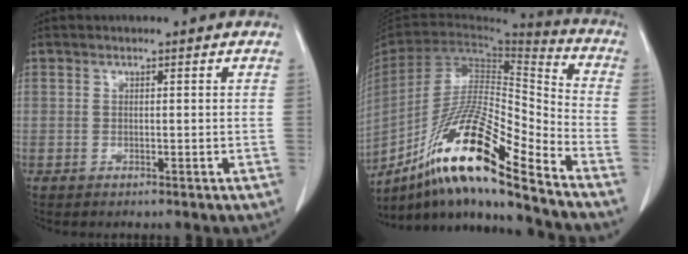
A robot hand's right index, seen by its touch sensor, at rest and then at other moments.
{"total": 20.0, "force": [-13.1, 1.6, 14.9], "torque": [-0.292, -0.017, -0.240]}